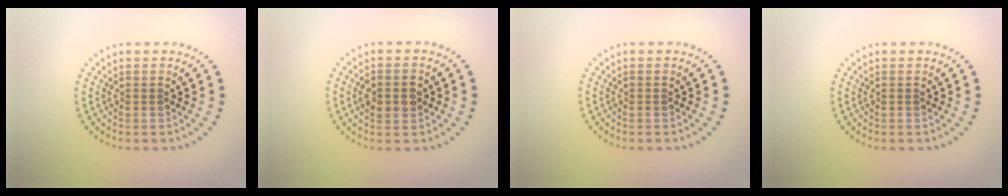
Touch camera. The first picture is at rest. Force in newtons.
{"total": 3.0, "press": 3.0, "slide": 0.0}
{"total": 0.0}
{"total": 0.0}